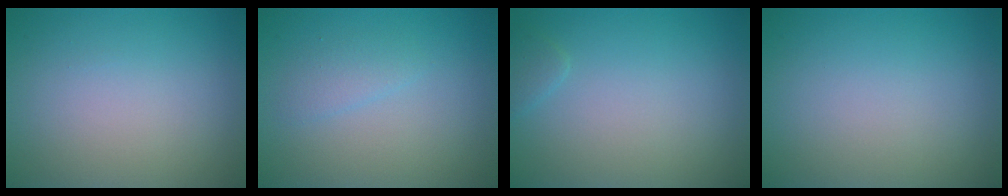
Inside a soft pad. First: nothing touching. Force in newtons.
{"total": 1.3, "press": 1.3, "slide": 0.1}
{"total": 0.8, "press": 0.8, "slide": 0.1}
{"total": 0.0}